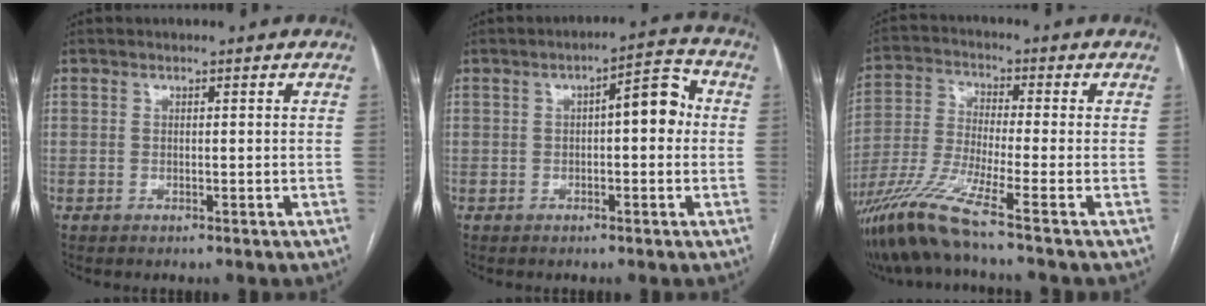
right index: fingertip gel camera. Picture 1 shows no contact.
{"total": 6.4, "force": [0.5, 2.0, 6.0], "torque": [-0.080, 0.029, 0.003]}
{"total": 11.0, "force": [-7.9, -1.8, 7.4], "torque": [-0.157, -0.030, -0.154]}